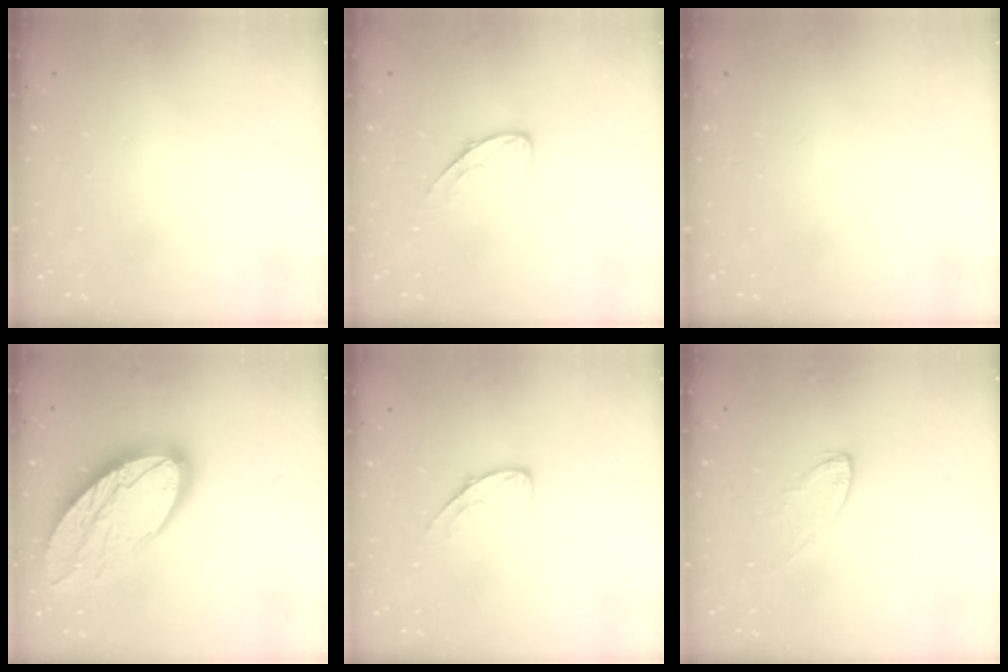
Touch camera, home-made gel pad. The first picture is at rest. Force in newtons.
{"total": 5.1, "press": 5.1, "slide": 0.4}
{"total": 0.0}
{"total": 20.1, "press": 20.1, "slide": 1.6}
{"total": 5.1, "press": 5.1, "slide": 0.4}
{"total": 5.5, "press": 5.5, "slide": 0.4}